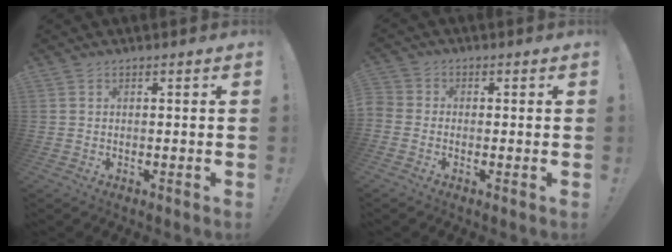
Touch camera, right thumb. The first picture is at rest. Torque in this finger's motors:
{"motor_torque": [0.98, 0.68, 0.53, -0.54, 0.36]}